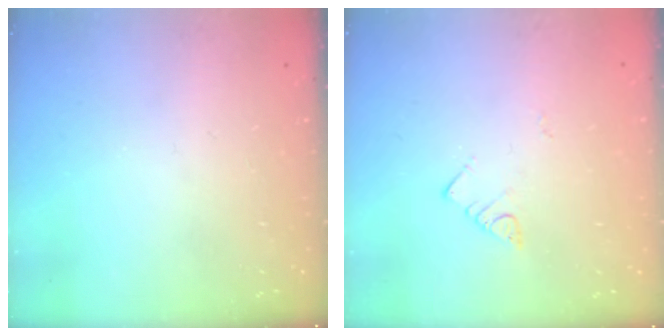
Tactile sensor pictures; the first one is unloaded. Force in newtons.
{"total": 2.7, "press": 2.7, "slide": 0.3}